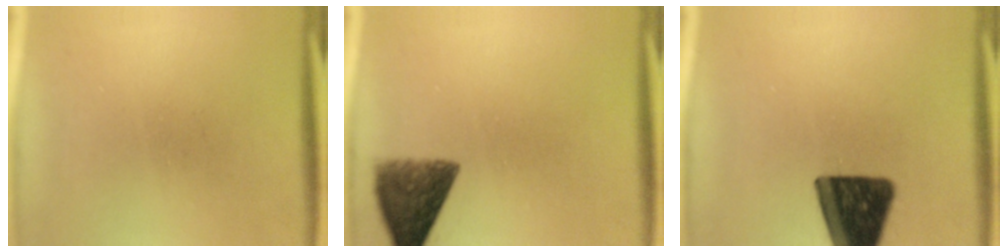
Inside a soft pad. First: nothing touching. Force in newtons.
{"total": 8.3}
{"total": 14.9}